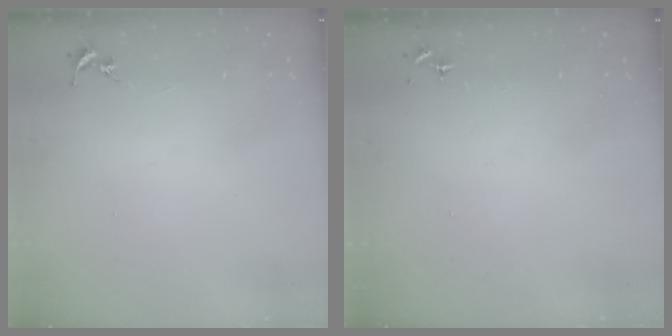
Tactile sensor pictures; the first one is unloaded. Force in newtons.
{"total": 0.0}